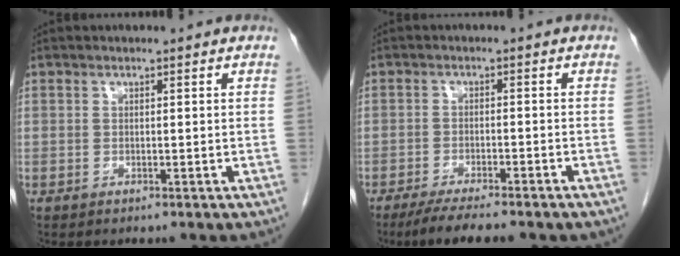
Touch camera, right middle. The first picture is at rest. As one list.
[{"total": 8.1, "force": [-6.5, 0.8, 4.6], "torque": [-0.068, -0.015, -0.096]}]